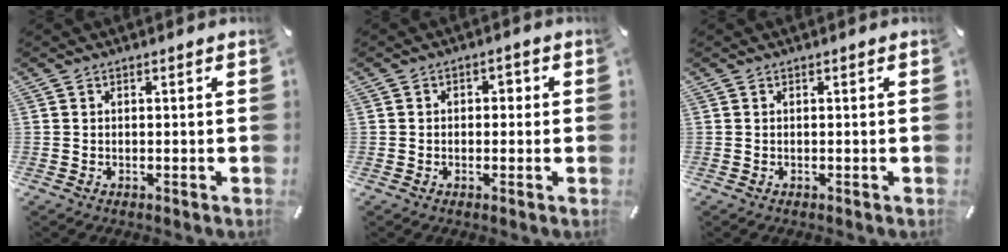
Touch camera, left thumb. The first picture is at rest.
{"total": 2.1, "force": [-0.8, 1.6, 1.1], "torque": [-0.022, 0.011, -0.020]}
{"total": 0.0}